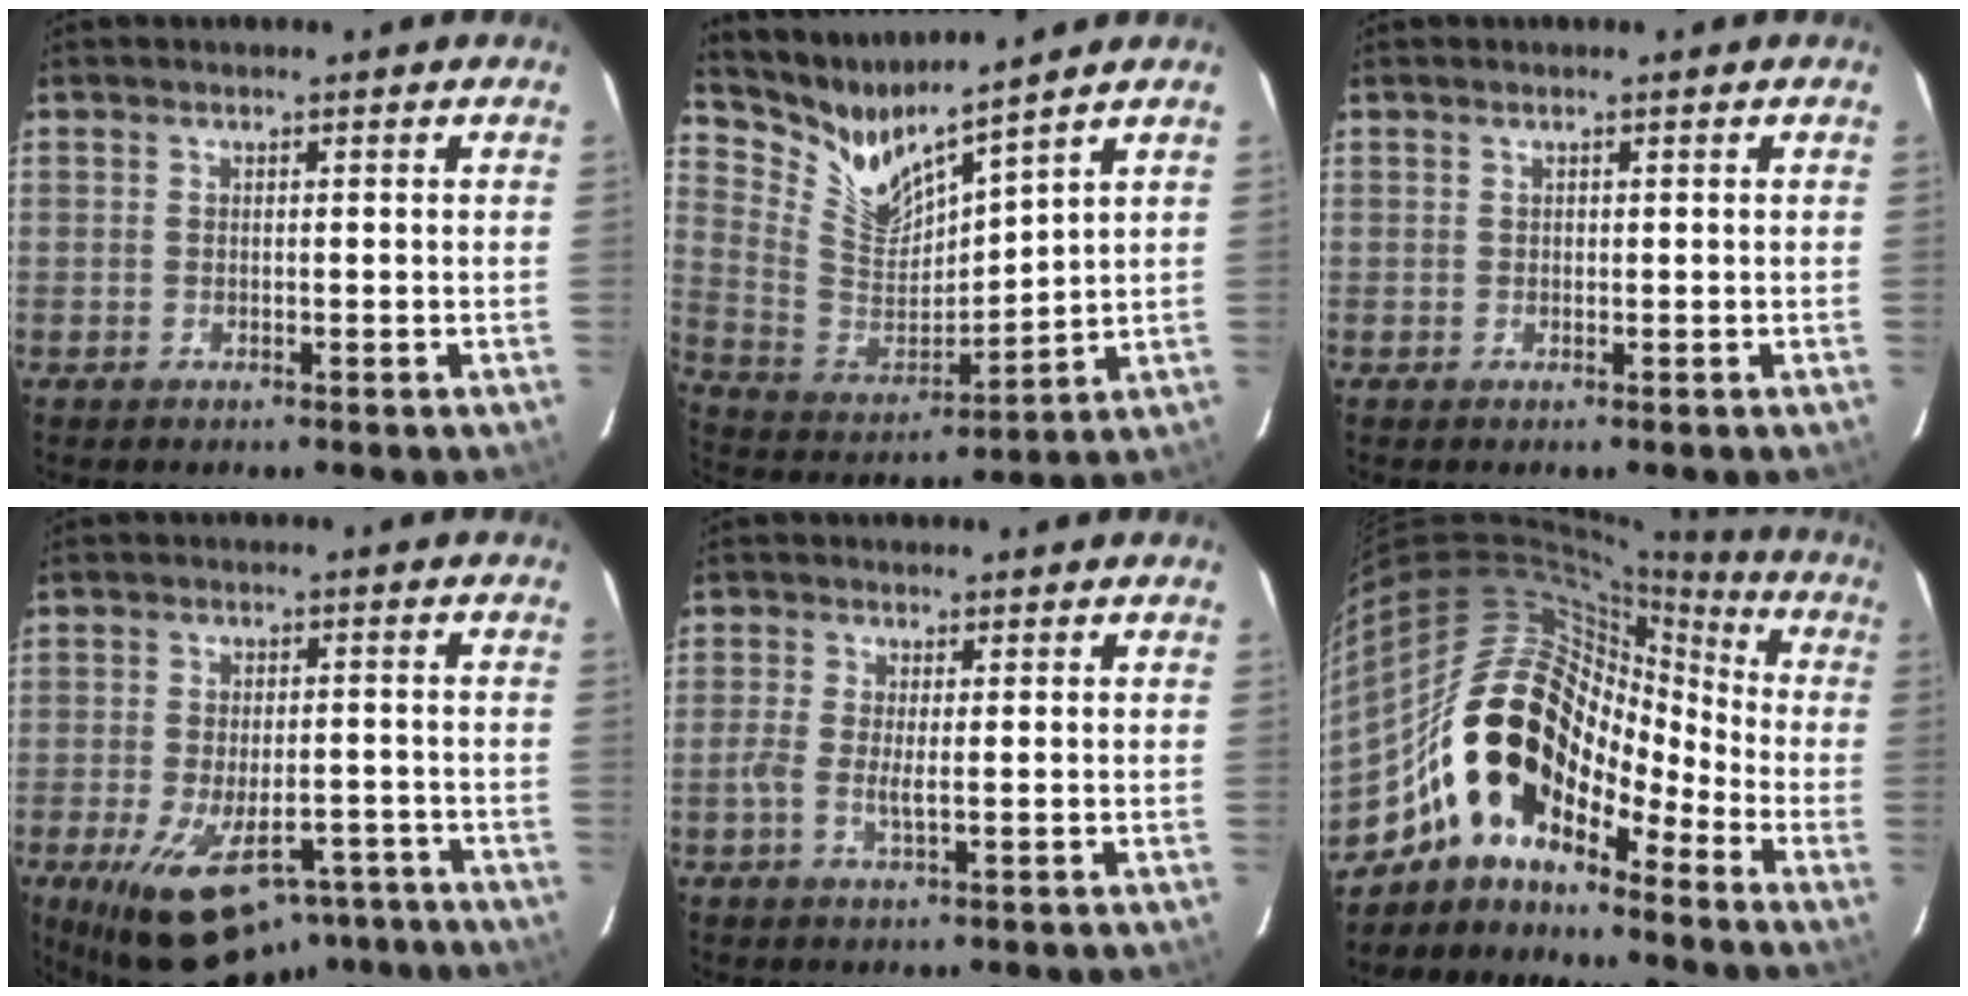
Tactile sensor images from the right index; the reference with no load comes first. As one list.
[{"total": 10.5, "force": [9.7, 1.1, 4.0], "torque": [-0.096, -0.033, 0.199]}, {"total": 0.0}, {"total": 18.3, "force": [-11.3, 9.2, 11.1], "torque": [-0.218, -0.014, -0.159]}, {"total": 3.1, "force": [-0.5, 0.6, 3.0], "torque": [-0.066, -0.002, -0.014]}, {"total": 15.8, "force": [-9.8, 9.2, 8.3], "torque": [-0.143, 0.019, -0.188]}]